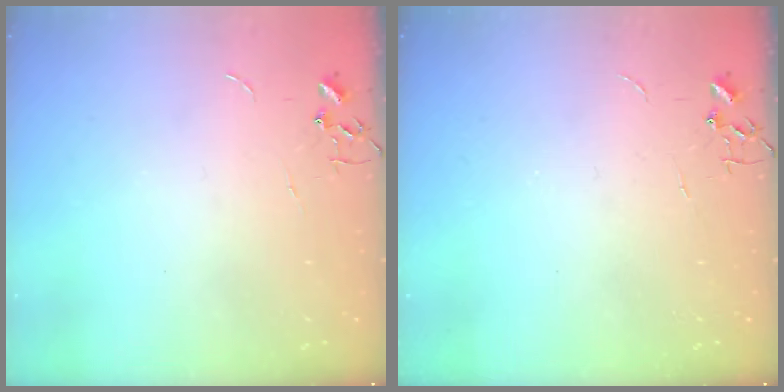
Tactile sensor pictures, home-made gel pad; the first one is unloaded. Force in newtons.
{"total": 0.0}